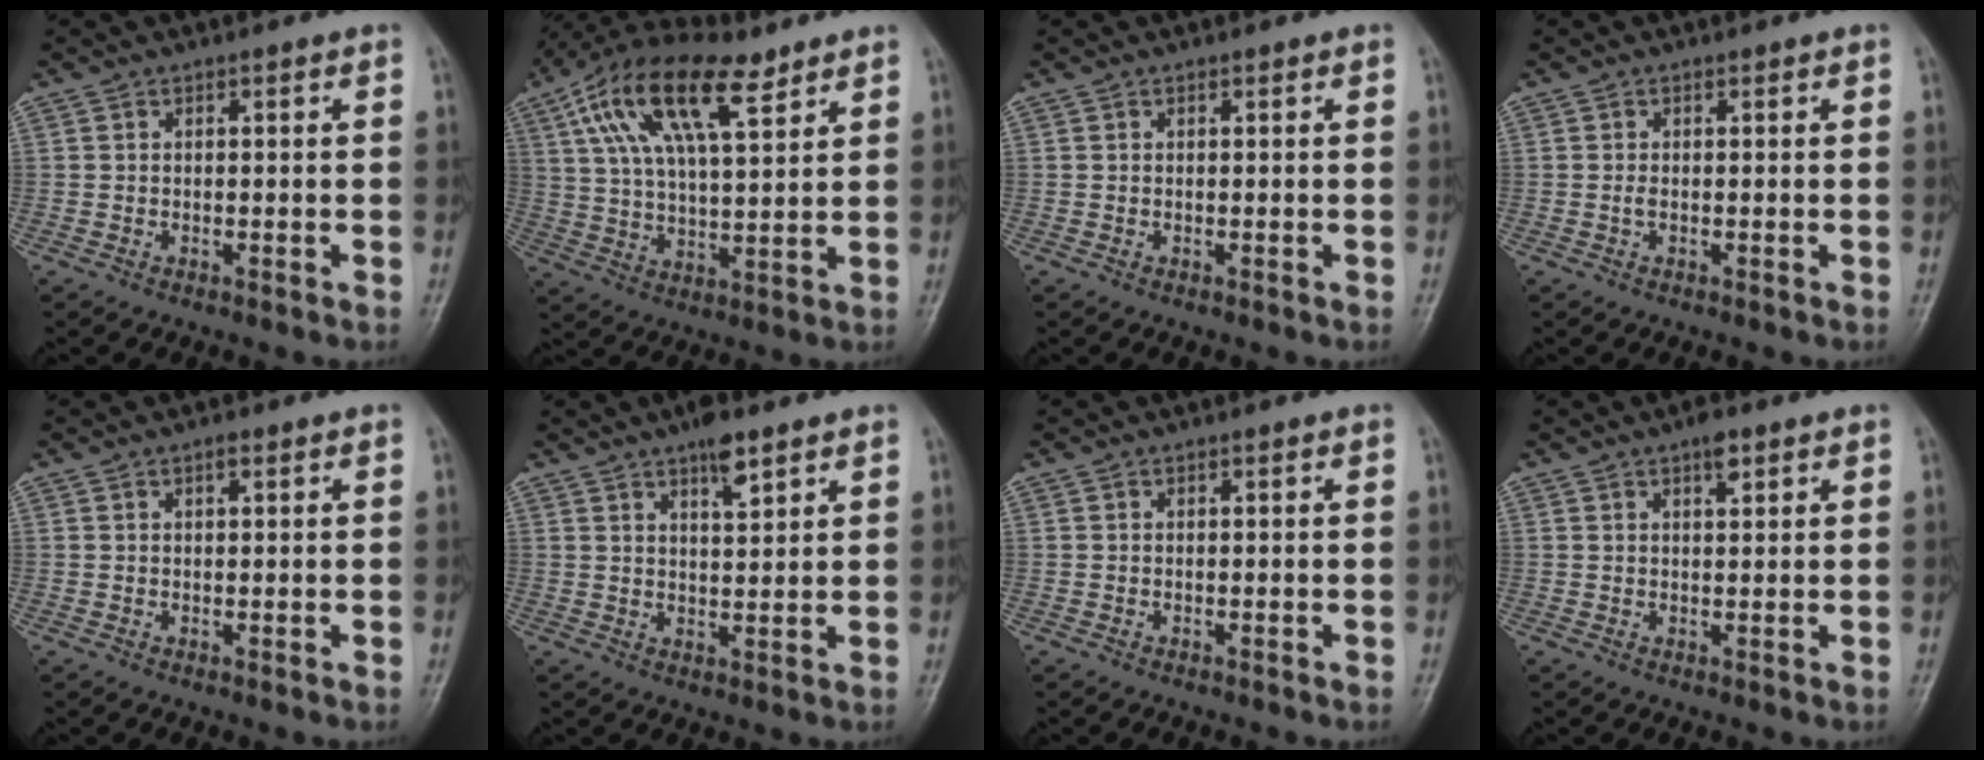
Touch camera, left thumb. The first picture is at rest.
{"total": 17.8, "force": [9.1, 7.3, 13.5], "torque": [-0.234, -0.002, 0.164]}
{"total": 0.0}
{"total": 0.6, "force": [-0.1, 0.3, 0.5], "torque": [-0.014, -0.002, -0.002]}
{"total": 1.2, "force": [0.6, 0.6, 0.8], "torque": [-0.010, 0.000, 0.008]}
{"total": 5.4, "force": [3.6, 1.7, 3.8], "torque": [-0.051, -0.017, 0.057]}
{"total": 0.0}
{"total": 2.8, "force": [1.7, 1.1, 2.0], "torque": [-0.024, -0.005, 0.025]}